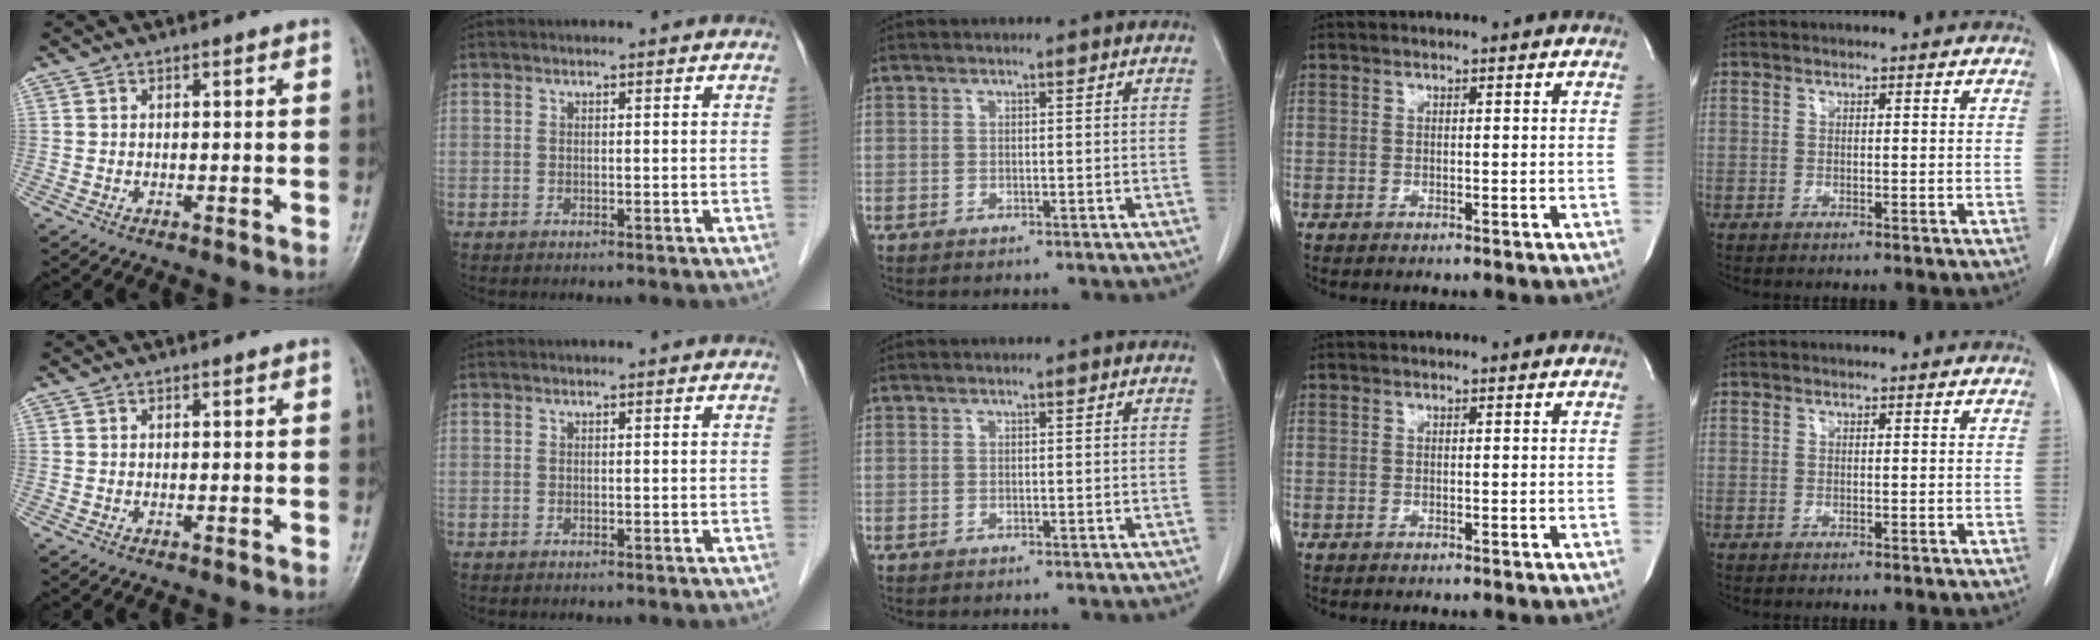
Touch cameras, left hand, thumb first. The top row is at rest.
{}